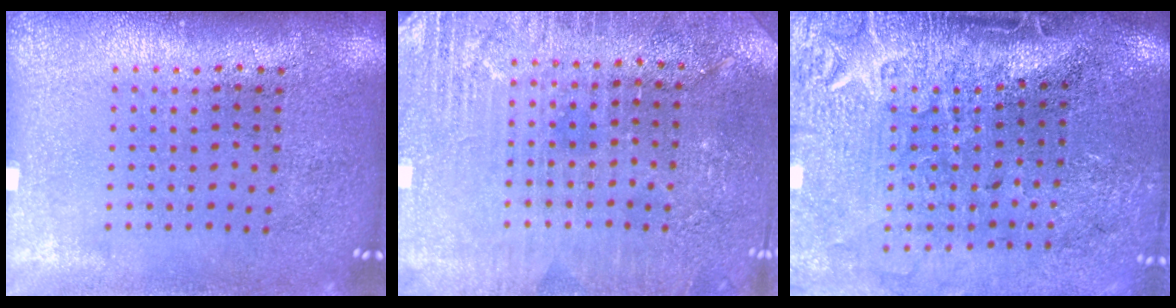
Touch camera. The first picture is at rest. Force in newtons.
{"total": 3.0, "press": 2.9, "slide": 0.5}
{"total": 4.5, "press": 3.8, "slide": 2.6}